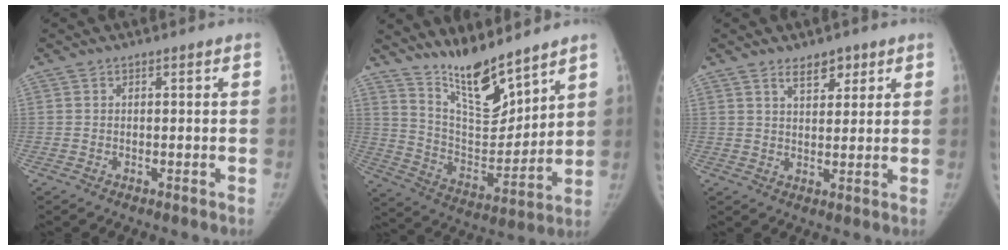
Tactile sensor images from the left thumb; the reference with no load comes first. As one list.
[{"total": 14.6, "force": [12.0, 3.7, 7.5], "torque": [-0.094, -0.090, 0.226]}, {"total": 4.5, "force": [2.9, 2.4, 2.3], "torque": [-0.012, -0.019, 0.048]}]